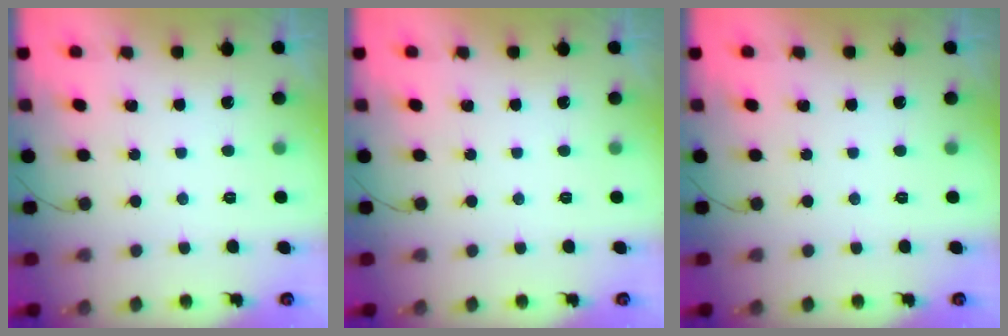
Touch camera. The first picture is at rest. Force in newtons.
{"total": 0.0}
{"total": 0.0}